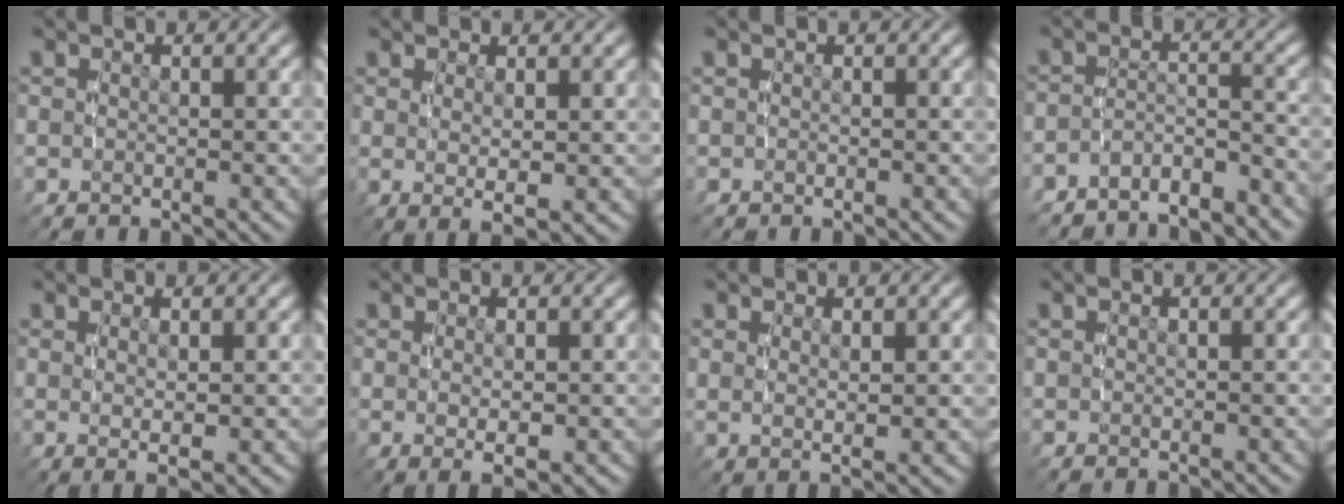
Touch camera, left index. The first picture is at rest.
{"total": 2.7, "force": [-0.3, 0.2, 2.7], "torque": [-0.044, -0.016, 0.009]}
{"total": 0.6, "force": [-0.5, 0.0, -0.2], "torque": [0.000, -0.007, -0.005]}
{"total": 6.2, "force": [-5.8, 1.9, 1.1], "torque": [-0.020, -0.025, -0.092]}
{"total": 1.8, "force": [0.2, -0.2, 1.8], "torque": [-0.029, -0.015, 0.016]}
{"total": 2.3, "force": [-0.4, 0.2, 2.3], "torque": [-0.037, -0.015, 0.007]}
{"total": 1.5, "force": [1.0, 0.1, 1.1], "torque": [-0.020, -0.015, 0.031]}
{"total": 0.0}